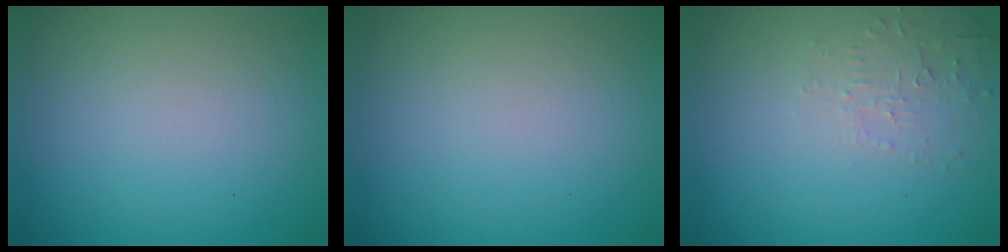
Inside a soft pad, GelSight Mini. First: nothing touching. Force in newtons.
{"total": 0.0}
{"total": 1.9, "press": 1.9, "slide": 0.3}